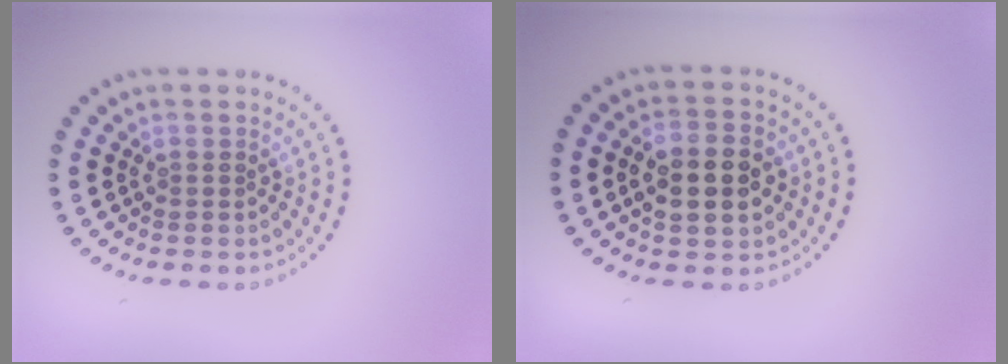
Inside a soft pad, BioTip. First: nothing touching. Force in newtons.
{"total": 5.0, "press": 5.0, "slide": 0.3}